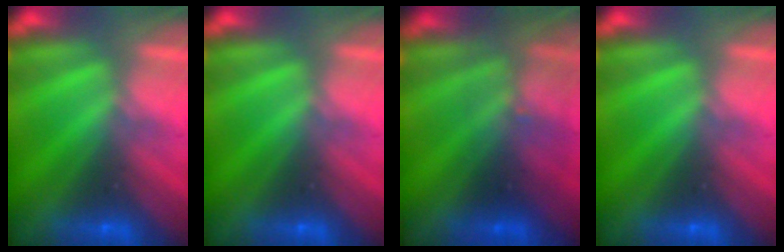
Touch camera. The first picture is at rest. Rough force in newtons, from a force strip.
{"total": 0.0}
{"total": 2.7}
{"total": 0.0}